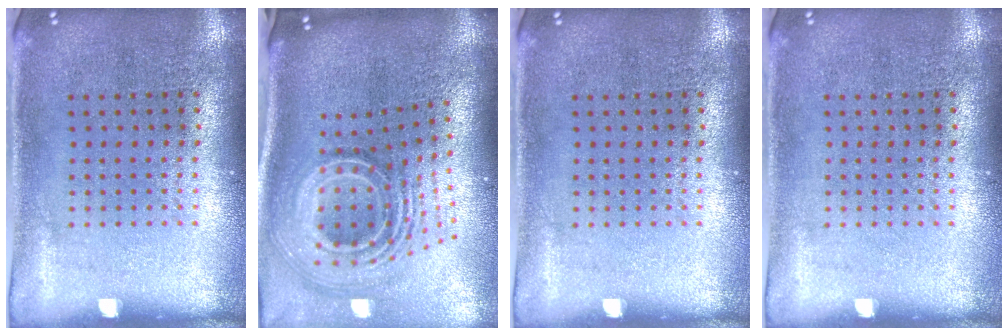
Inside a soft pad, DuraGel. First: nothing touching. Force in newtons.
{"total": 3.0, "press": 1.9, "slide": 2.3}
{"total": 0.0}
{"total": 0.0}